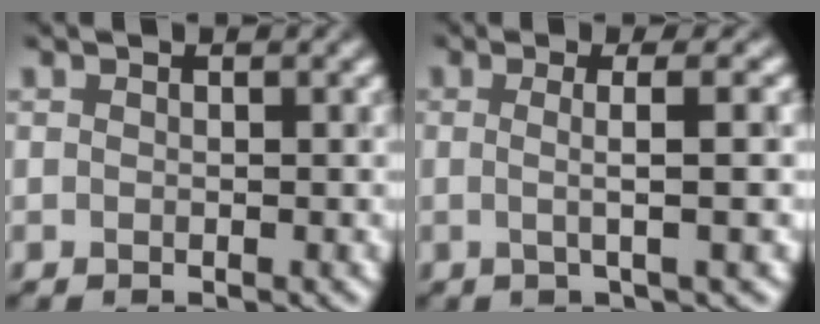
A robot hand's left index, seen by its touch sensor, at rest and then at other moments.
{"total": 3.3, "force": [0.0, 0.6, 3.2], "torque": [-0.047, 0.001, -0.008]}